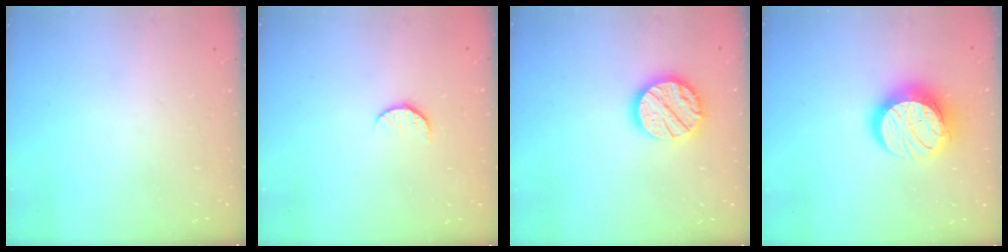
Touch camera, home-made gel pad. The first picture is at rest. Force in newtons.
{"total": 5.9, "press": 5.9, "slide": 0.5}
{"total": 14.8, "press": 14.8, "slide": 0.9}
{"total": 14.4, "press": 14.3, "slide": 1.7}